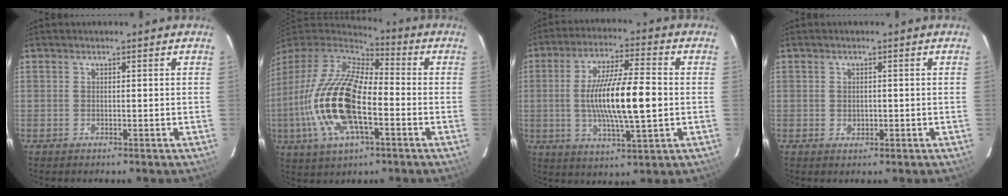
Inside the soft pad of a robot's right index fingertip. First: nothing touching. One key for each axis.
{"total": 21.7, "fx": -5.2, "fy": 9.2, "fz": 19.0, "tx": -0.401, "ty": -0.021, "tz": -0.102}
{"total": 14.8, "fx": -0.8, "fy": 2.6, "fz": 14.6, "tx": -0.266, "ty": -0.003, "tz": -0.012}
{"total": 1.4, "fx": -0.1, "fy": 1.2, "fz": 0.7, "tx": -0.009, "ty": 0.002, "tz": -0.001}